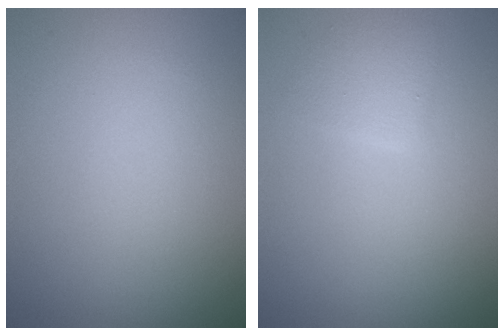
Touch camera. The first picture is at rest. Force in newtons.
{"total": 1.6, "press": 1.6, "slide": 0.0}